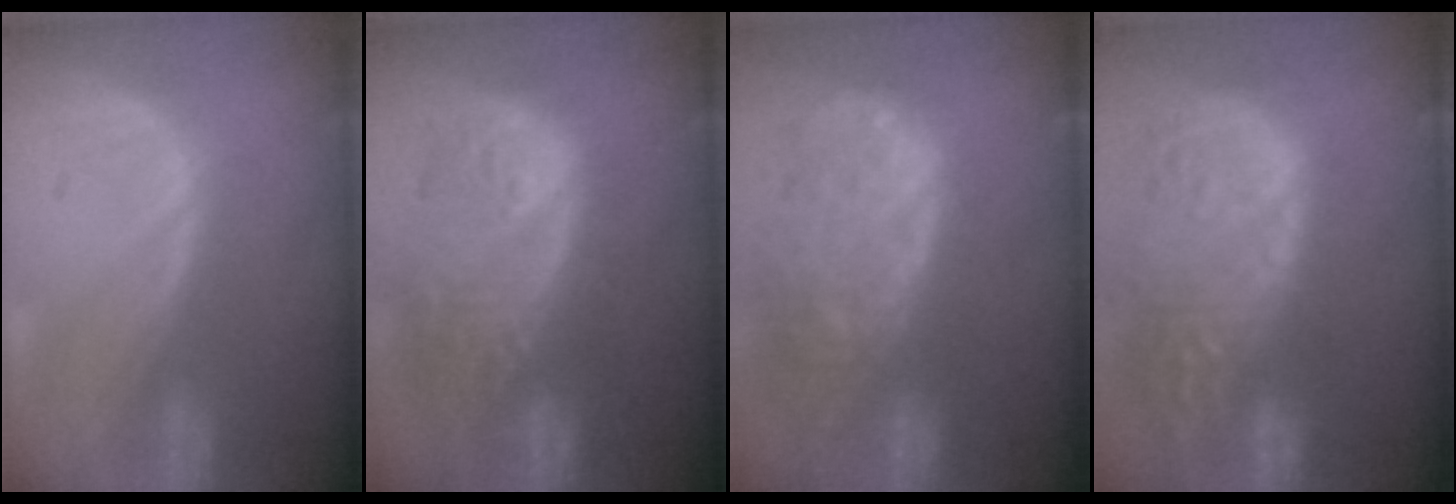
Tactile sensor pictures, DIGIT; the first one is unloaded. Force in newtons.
{"total": 12.0, "press": 10.7, "slide": 5.5}
{"total": 13.8, "press": 11.2, "slide": 8.0}
{"total": 15.4, "press": 12.6, "slide": 8.9}